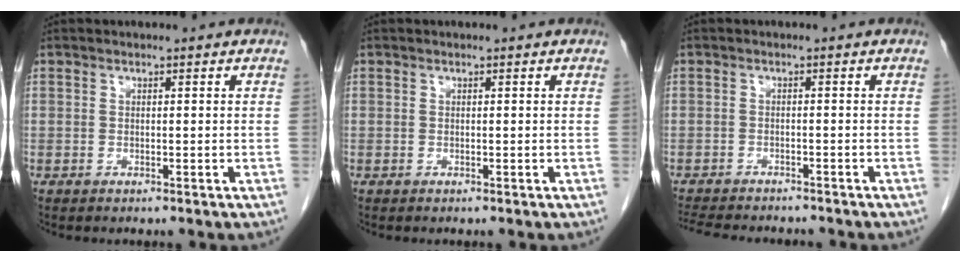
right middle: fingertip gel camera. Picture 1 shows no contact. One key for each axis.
{"total": 0.0}
{"total": 10.7, "fx": -9.6, "fy": 2.4, "fz": 4.0, "tx": -0.074, "ty": -0.009, "tz": -0.133}